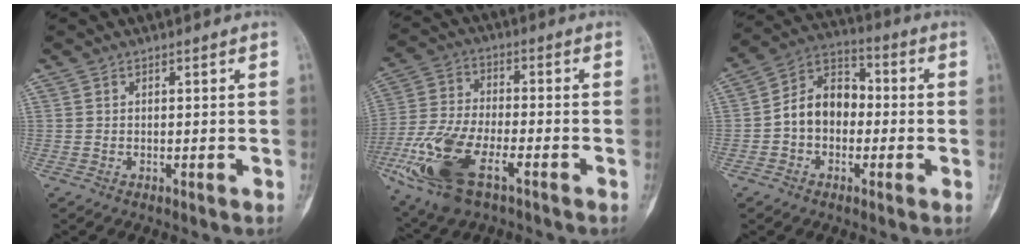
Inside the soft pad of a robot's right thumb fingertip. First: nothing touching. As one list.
[{"total": 16.8, "force": [-7.3, 7.5, 13.2], "torque": [-0.286, 0.007, -0.134]}, {"total": 10.5, "force": [-1.2, 7.9, 6.8], "torque": [-0.092, 0.038, -0.035]}]